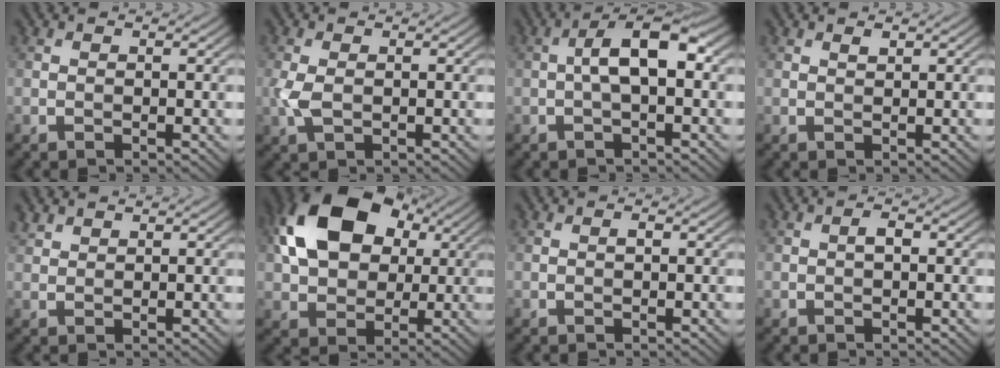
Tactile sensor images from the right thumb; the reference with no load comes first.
{"total": 2.9, "force": [-0.2, 1.6, 2.5], "torque": [-0.069, -0.003, -0.003]}
{"total": 5.7, "force": [0.0, 1.9, 5.3], "torque": [-0.097, 0.014, -0.006]}
{"total": 0.6, "force": [0.5, 0.2, 0.4], "torque": [-0.010, -0.003, 0.010]}
{"total": 1.4, "force": [1.2, 0.5, 0.4], "torque": [-0.015, 0.003, 0.031]}
{"total": 14.5, "force": [4.1, 10.1, 9.6], "torque": [-0.203, 0.020, 0.073]}
{"total": 0.5, "force": [0.0, 0.2, 0.5], "torque": [-0.009, 0.002, 0.000]}
{"total": 1.0, "force": [-0.1, 0.4, 1.0], "torque": [-0.019, 0.004, -0.003]}